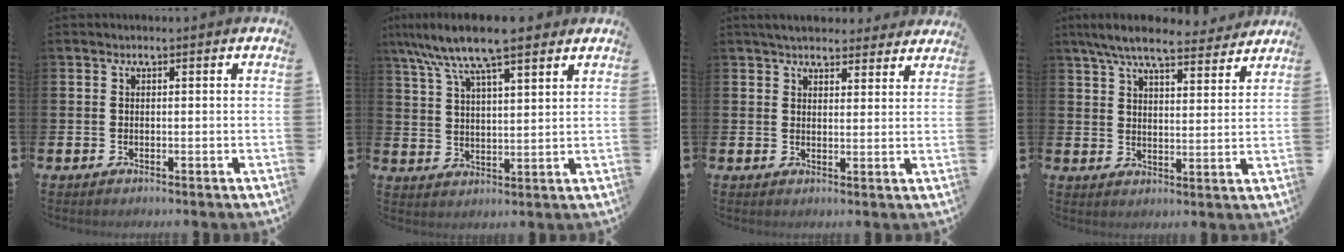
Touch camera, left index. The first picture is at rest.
{"total": 10.3, "force": [8.7, 1.9, 5.1], "torque": [-0.119, -0.024, 0.158]}
{"total": 4.7, "force": [4.4, 1.3, 0.7], "torque": [-0.019, -0.019, 0.080]}
{"total": 7.9, "force": [7.2, 1.5, 2.9], "torque": [-0.065, -0.038, 0.126]}